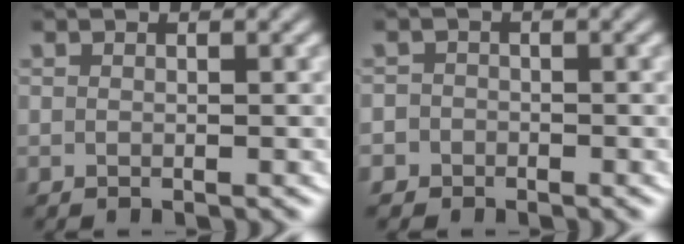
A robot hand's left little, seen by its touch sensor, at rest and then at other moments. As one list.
[{"total": 3.0, "force": [-1.4, 2.6, -0.1], "torque": [-0.006, -0.009, -0.028]}]